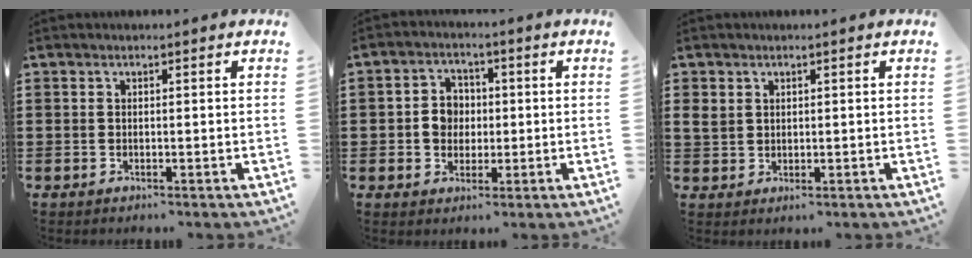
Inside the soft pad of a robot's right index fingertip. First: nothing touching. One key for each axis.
{"total": 4.6, "fx": -0.1, "fy": 3.9, "fz": 2.4, "tx": -0.058, "ty": 0.012, "tz": -0.006}
{"total": 2.0, "fx": 1.1, "fy": 1.5, "fz": 0.8, "tx": -0.021, "ty": 0.007, "tz": 0.020}